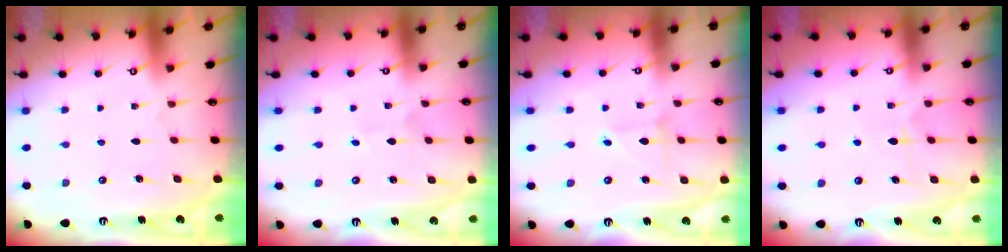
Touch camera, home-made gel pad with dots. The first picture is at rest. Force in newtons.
{"total": 0.5, "press": 0.5, "slide": 0.0}
{"total": 2.1, "press": 2.1, "slide": 0.2}
{"total": 5.6, "press": 5.5, "slide": 0.7}